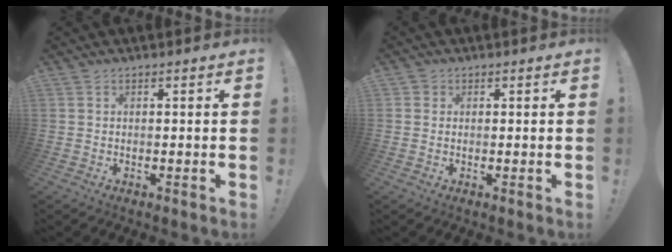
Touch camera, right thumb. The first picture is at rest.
{"total": 1.0, "force": [0.3, 1.0, 0.1], "torque": [0.004, 0.001, 0.003]}